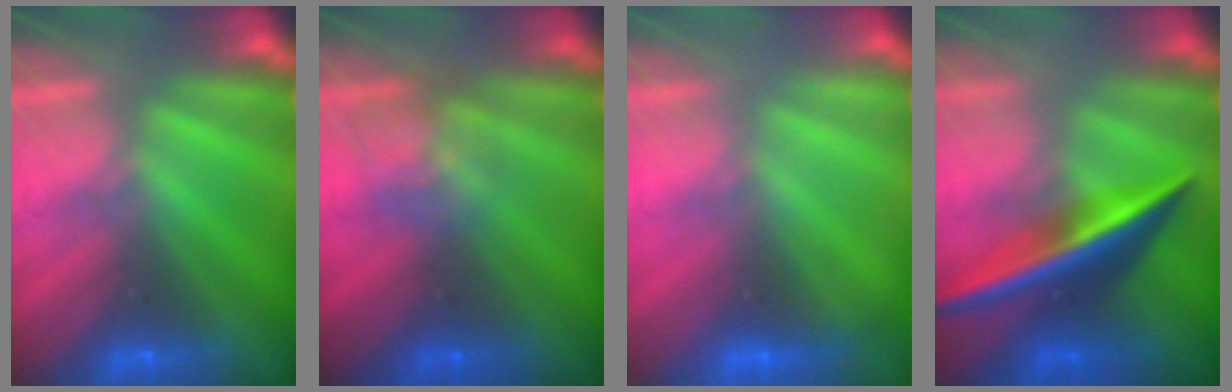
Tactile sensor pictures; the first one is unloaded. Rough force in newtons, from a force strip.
{"total": 2.8}
{"total": 2.1}
{"total": 2.5}